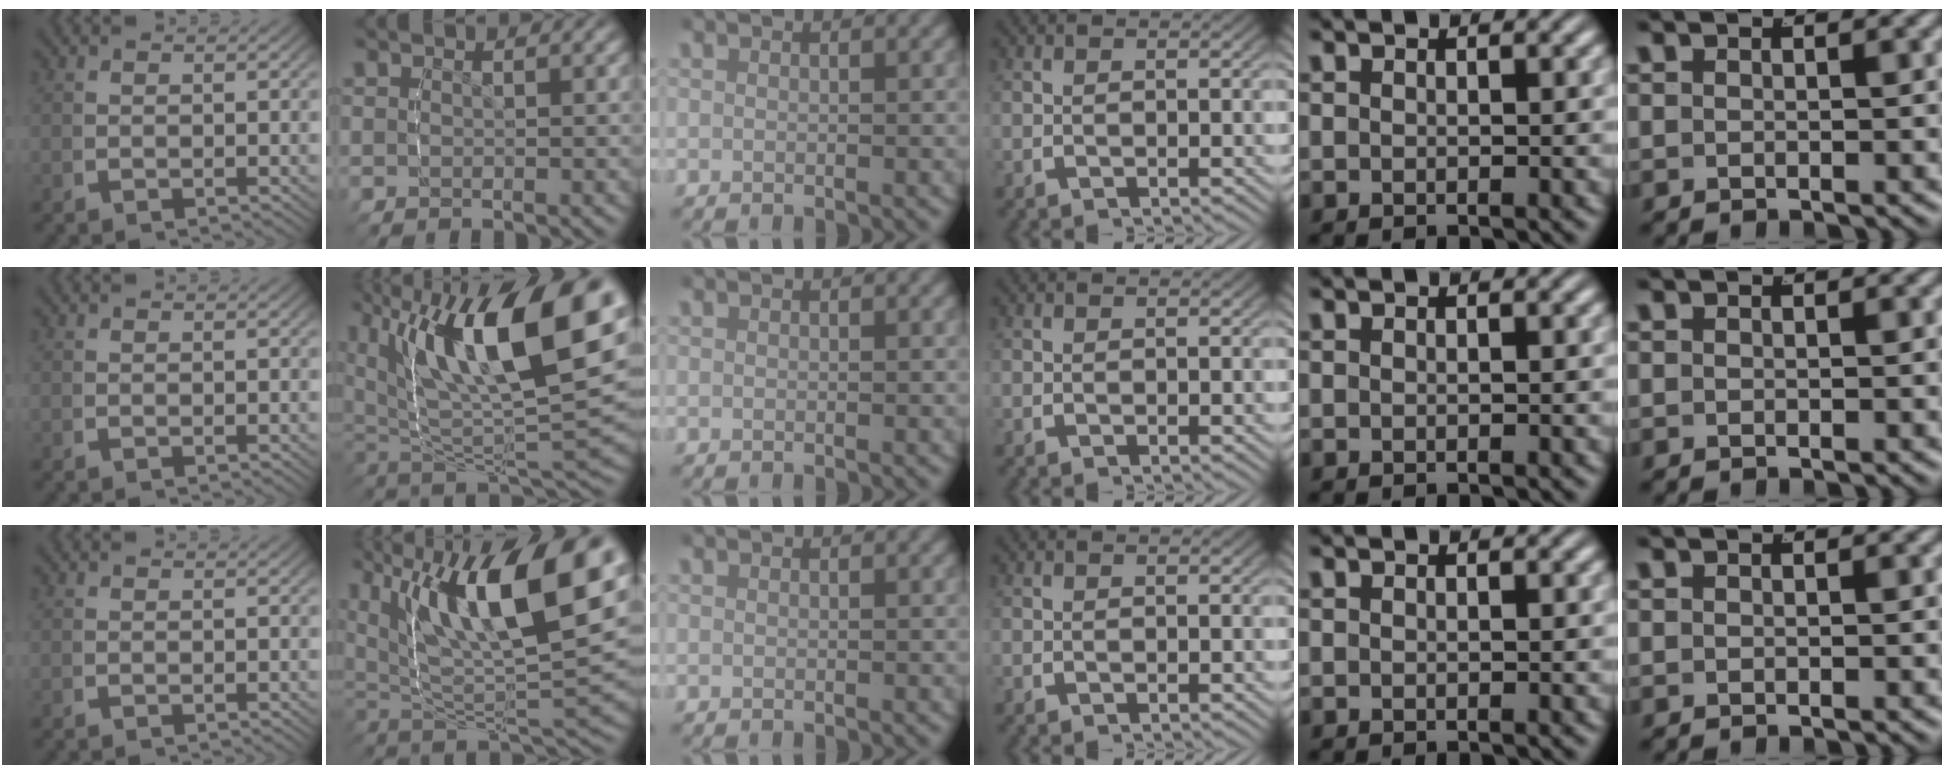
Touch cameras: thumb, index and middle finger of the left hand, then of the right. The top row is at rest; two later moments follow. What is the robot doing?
{"motion": "lift_and_place", "object": "glue stick"}